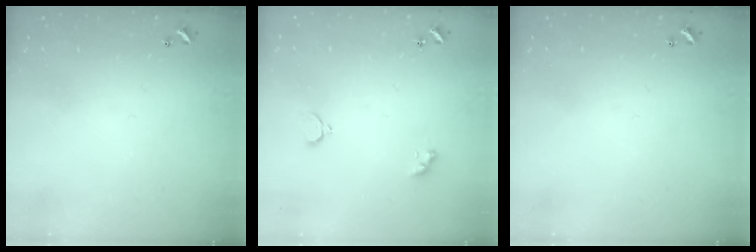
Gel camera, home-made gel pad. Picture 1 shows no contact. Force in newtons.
{"total": 2.1, "press": 2.1, "slide": 0.5}
{"total": 0.0}